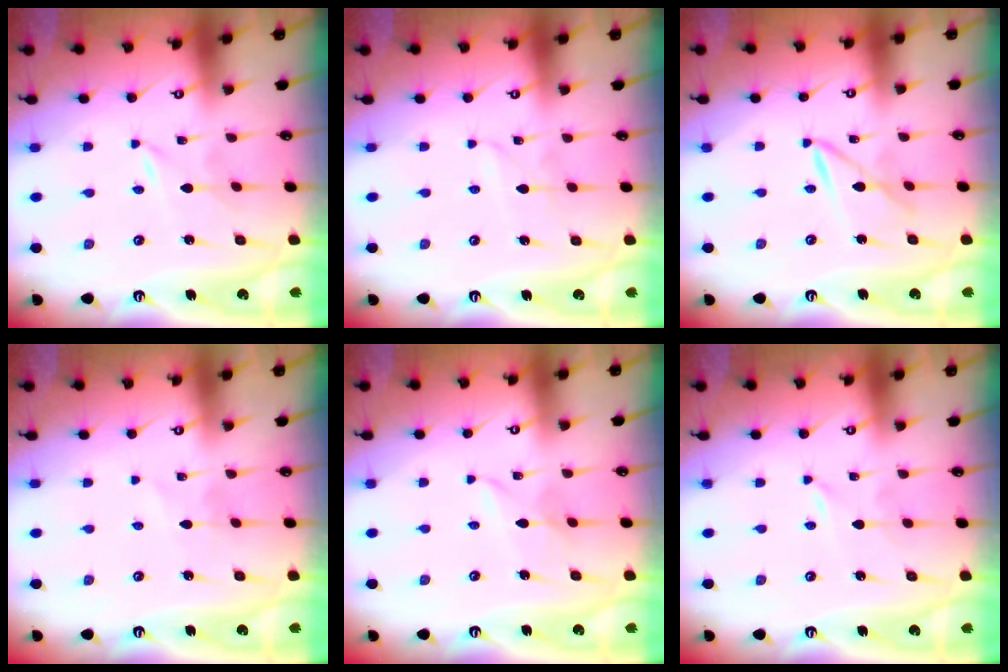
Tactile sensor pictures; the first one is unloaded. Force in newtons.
{"total": 2.3, "press": 2.3, "slide": 0.3}
{"total": 5.1, "press": 5.1, "slide": 0.2}
{"total": 1.8, "press": 1.7, "slide": 0.2}
{"total": 2.5, "press": 2.5, "slide": 0.2}
{"total": 0.0}